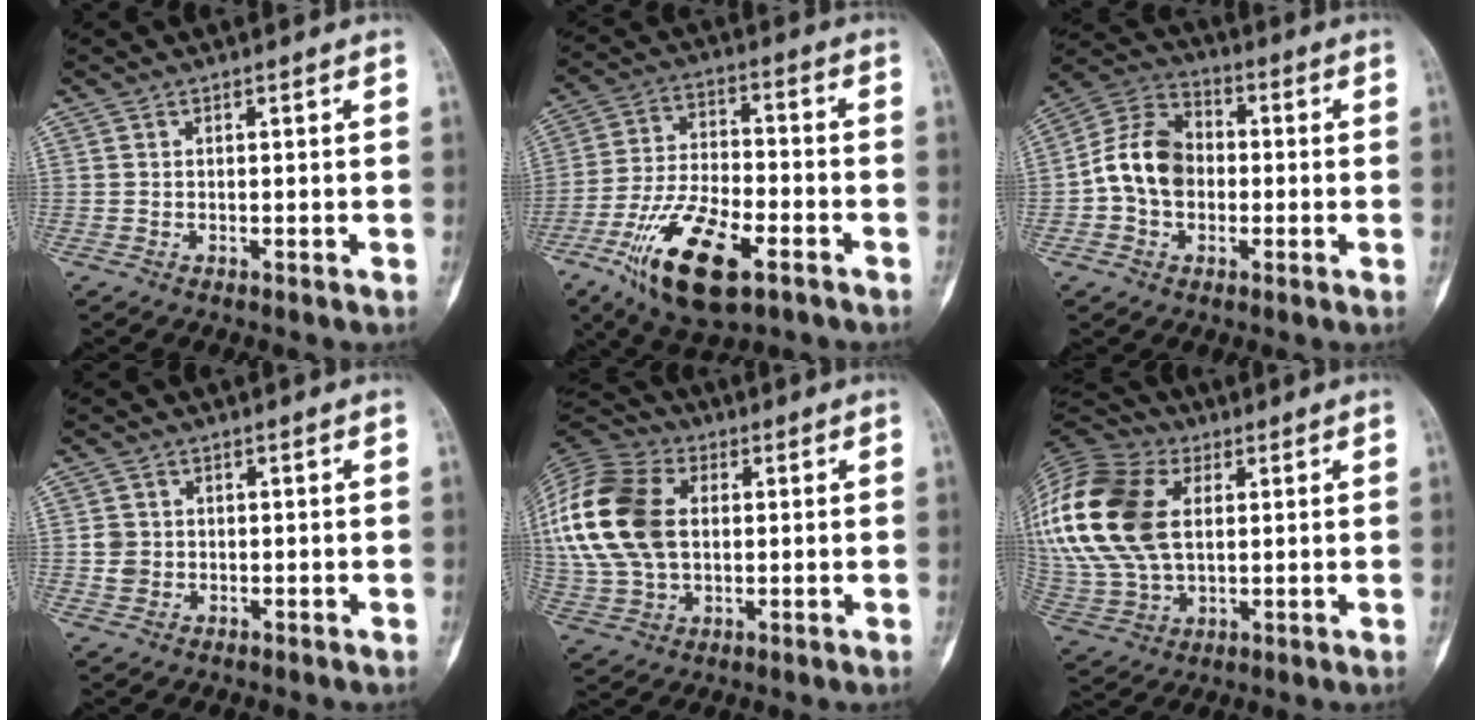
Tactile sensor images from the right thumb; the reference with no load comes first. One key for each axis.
{"total": 17.5, "fx": -8.5, "fy": 7.3, "fz": 13.5, "tx": -0.249, "ty": 0.029, "tz": -0.147}
{"total": 11.6, "fx": -0.9, "fy": 8.8, "fz": 7.4, "tx": -0.121, "ty": 0.035, "tz": -0.028}
{"total": 2.8, "fx": -0.1, "fy": 2.5, "fz": 1.1, "tx": -0.007, "ty": 0.005, "tz": 0.000}
{"total": 22.8, "fx": 3.3, "fy": 15.5, "fz": 16.4, "tx": -0.367, "ty": 0.012, "tz": 0.062}
{"total": 28.6, "fx": 6.6, "fy": 18.6, "fz": 20.7, "tx": -0.494, "ty": 0.028, "tz": 0.132}